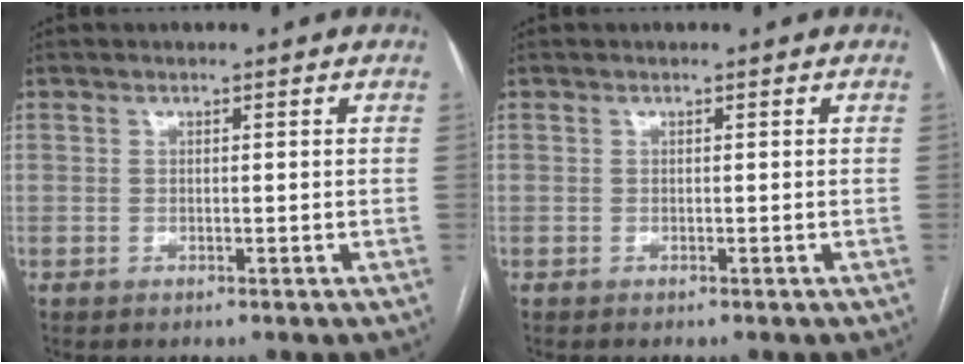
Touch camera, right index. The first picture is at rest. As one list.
[{"total": 0.0}]